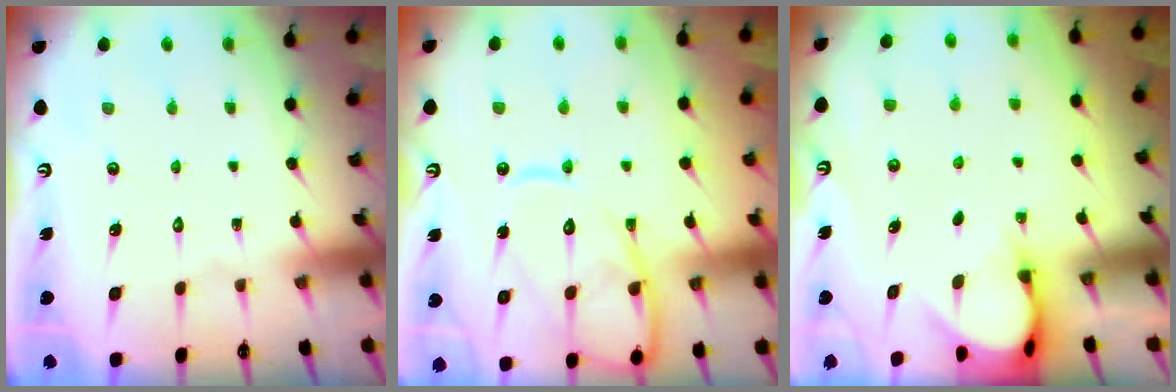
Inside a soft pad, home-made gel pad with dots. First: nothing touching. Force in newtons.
{"total": 13.8, "press": 13.7, "slide": 1.5}
{"total": 3.9, "press": 3.9, "slide": 0.3}